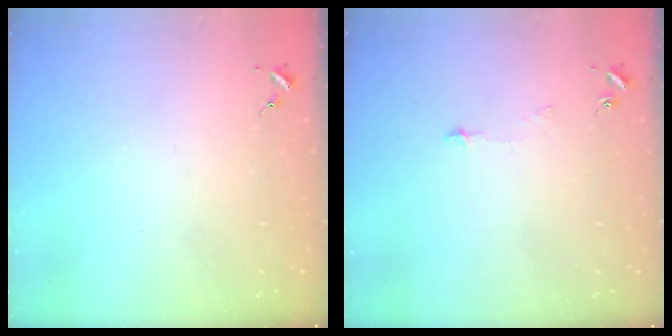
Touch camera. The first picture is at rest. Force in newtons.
{"total": 3.1, "press": 3.1, "slide": 0.3}